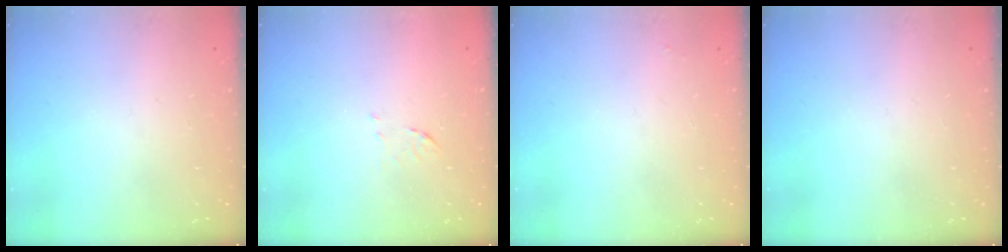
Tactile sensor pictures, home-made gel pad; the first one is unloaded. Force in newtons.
{"total": 5.3, "press": 5.2, "slide": 0.5}
{"total": 1.9, "press": 1.9, "slide": 0.3}
{"total": 0.0}